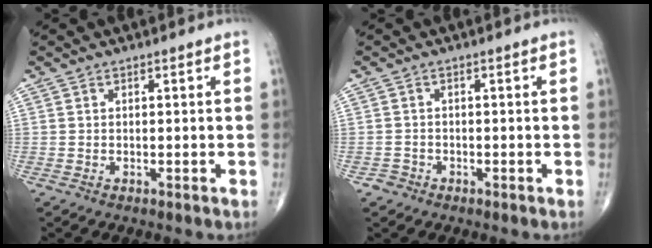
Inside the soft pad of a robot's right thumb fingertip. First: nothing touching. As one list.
[{"total": 1.5, "force": [-0.9, 1.2, -0.2], "torque": [0.014, 0.007, -0.022]}]